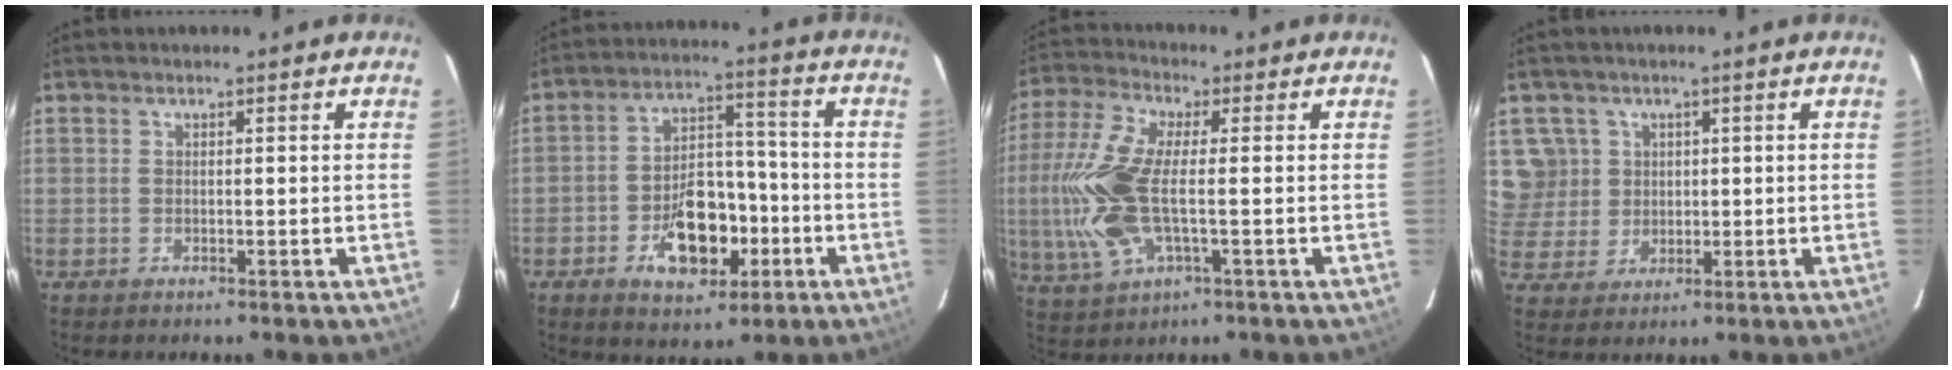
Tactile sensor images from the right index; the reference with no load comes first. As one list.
[{"total": 12.7, "force": [-5.1, 7.6, 8.8], "torque": [-0.161, 0.023, -0.065]}, {"total": 15.4, "force": [-1.5, 5.9, 14.1], "torque": [-0.314, -0.003, -0.029]}, {"total": 6.6, "force": [1.8, 6.3, 0.6], "torque": [-0.012, 0.008, 0.042]}]